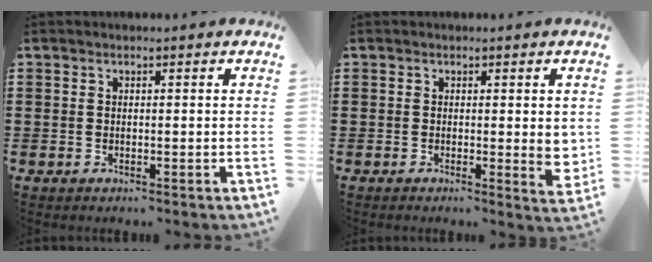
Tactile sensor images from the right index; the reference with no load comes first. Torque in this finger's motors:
{"motor_torque": [0.50, 0.28, 0.12, 0.03]}